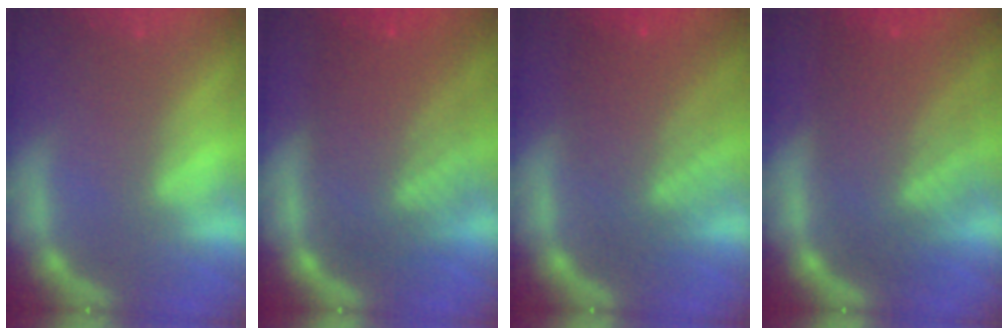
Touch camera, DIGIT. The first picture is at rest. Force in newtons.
{"total": 9.6}
{"total": 7.6}
{"total": 9.1}